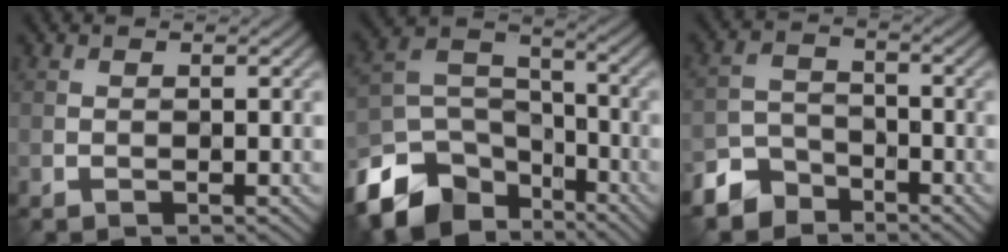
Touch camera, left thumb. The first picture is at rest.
{"total": 13.3, "force": [-8.8, 7.9, 6.0], "torque": [-0.155, -0.022, -0.163]}
{"total": 5.4, "force": [-4.3, 3.0, 1.3], "torque": [-0.031, -0.002, -0.095]}